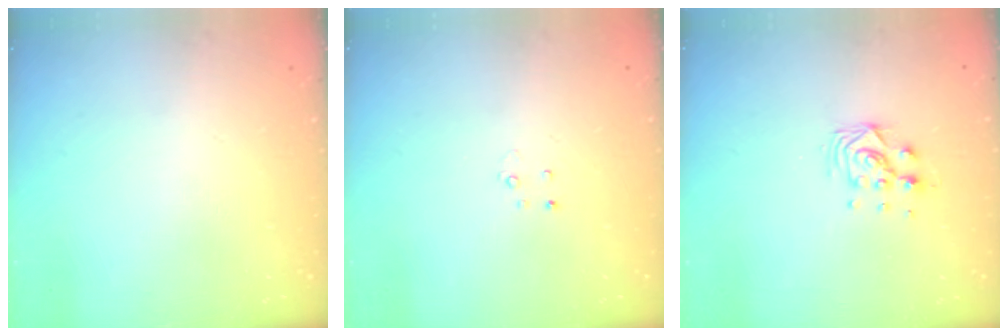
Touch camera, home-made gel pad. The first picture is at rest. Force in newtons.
{"total": 2.6, "press": 2.6, "slide": 0.3}
{"total": 7.3, "press": 7.3, "slide": 0.6}